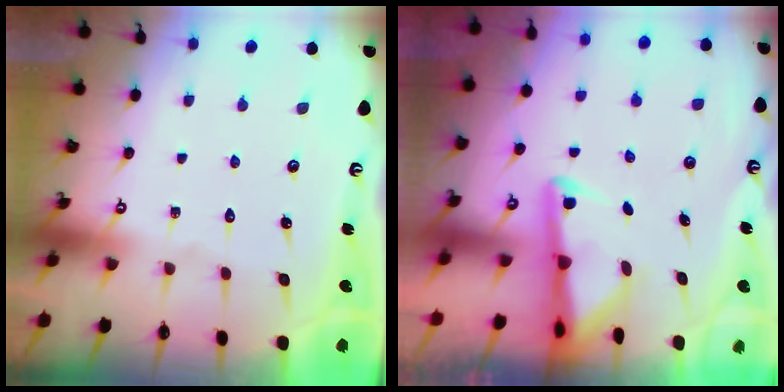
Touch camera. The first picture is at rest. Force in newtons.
{"total": 3.0, "press": 2.9, "slide": 0.7}